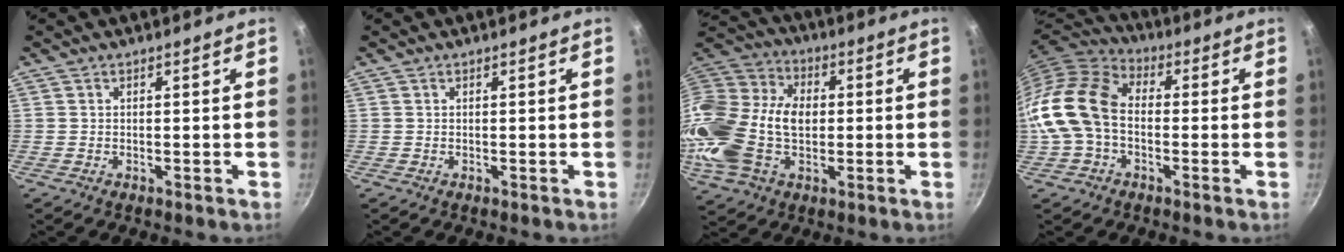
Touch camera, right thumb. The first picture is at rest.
{"total": 0.0}
{"total": 22.3, "force": [-1.4, 15.3, 16.2], "torque": [-0.316, 0.031, -0.032]}
{"total": 14.8, "force": [-1.6, 10.4, 10.3], "torque": [-0.183, 0.037, -0.049]}